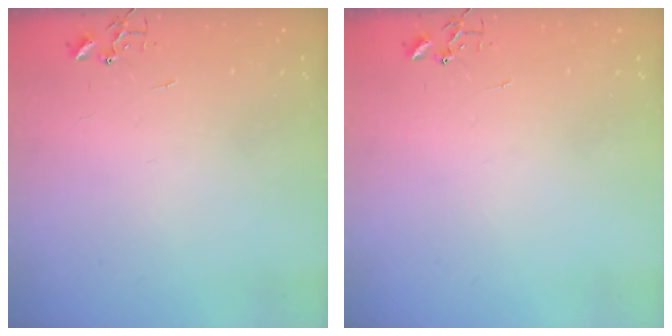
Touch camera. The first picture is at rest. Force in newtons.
{"total": 0.0}